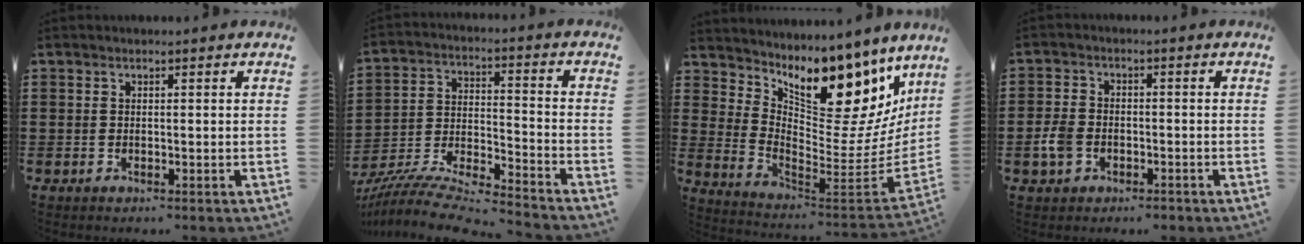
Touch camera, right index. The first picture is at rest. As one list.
[{"total": 8.4, "force": [-7.9, 0.7, 2.9], "torque": [-0.065, -0.002, -0.160]}, {"total": 13.0, "force": [8.9, 5.5, 7.8], "torque": [-0.114, -0.095, 0.147]}, {"total": 4.3, "force": [-2.0, 2.8, 2.5], "torque": [-0.073, -0.003, -0.043]}]